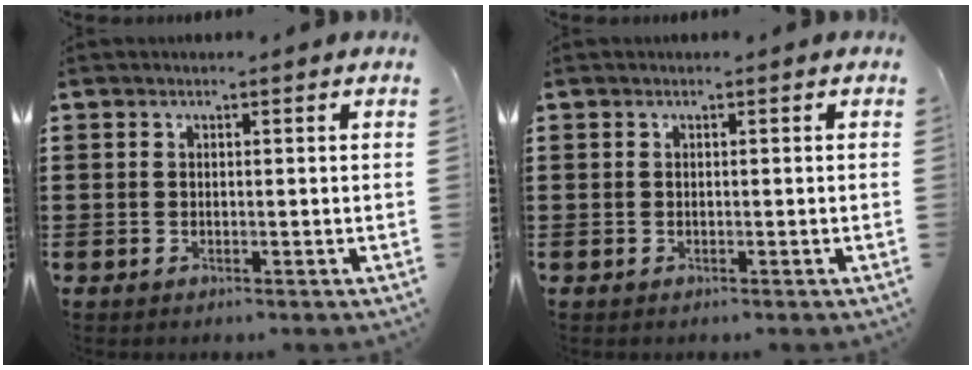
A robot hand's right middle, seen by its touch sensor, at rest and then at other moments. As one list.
[{"total": 0.0}]